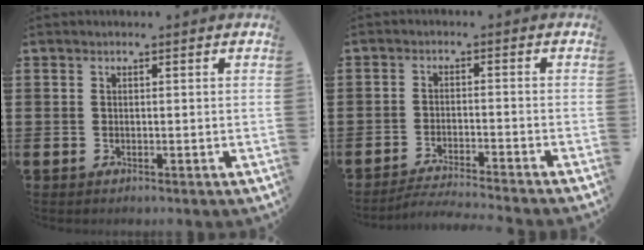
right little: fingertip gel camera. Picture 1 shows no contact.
{"total": 2.6, "force": [-2.6, -0.4, 0.5], "torque": [-0.009, 0.001, -0.053]}